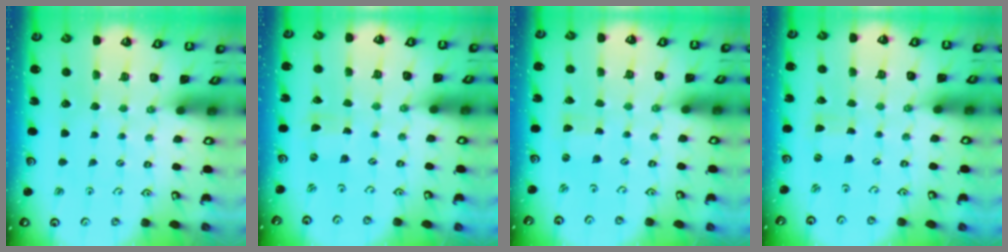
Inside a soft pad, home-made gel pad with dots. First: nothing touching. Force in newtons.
{"total": 0.0}
{"total": 0.0}
{"total": 0.0}